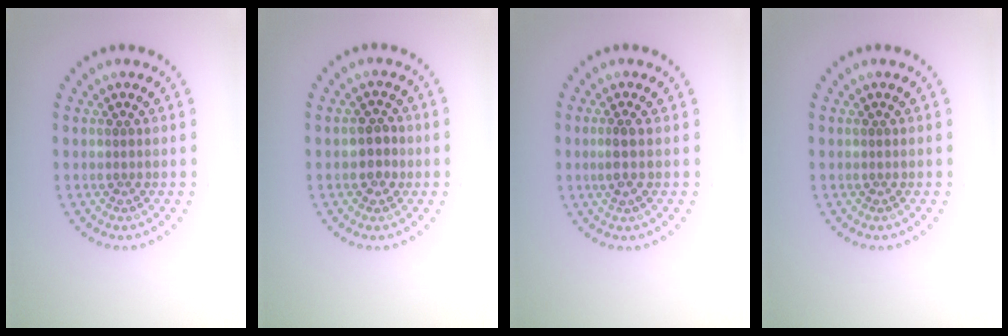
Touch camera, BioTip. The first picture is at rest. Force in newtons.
{"total": 1.5, "press": 1.4, "slide": 0.5}
{"total": 1.7, "press": 1.4, "slide": 1.0}
{"total": 0.0}